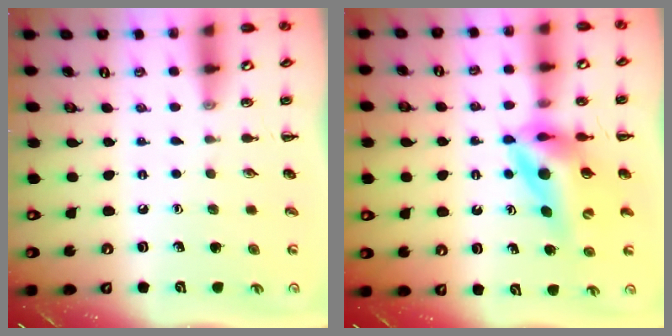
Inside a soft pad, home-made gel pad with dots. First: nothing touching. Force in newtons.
{"total": 11.2, "press": 10.6, "slide": 3.5}